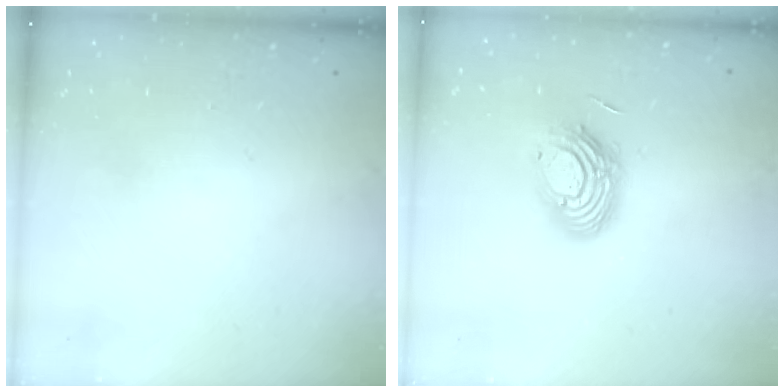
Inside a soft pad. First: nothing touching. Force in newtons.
{"total": 12.0, "press": 12.0, "slide": 1.1}